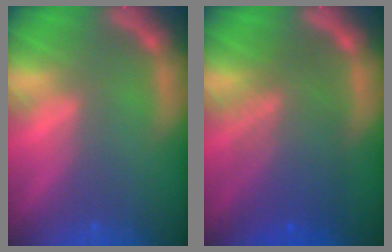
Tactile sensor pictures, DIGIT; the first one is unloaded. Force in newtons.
{"total": 7.6}